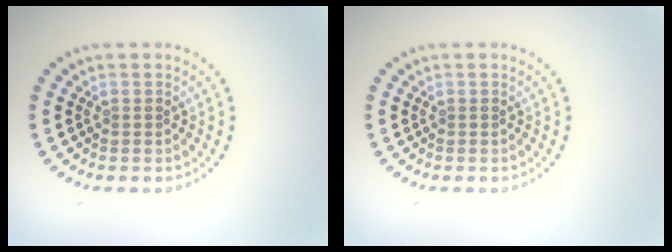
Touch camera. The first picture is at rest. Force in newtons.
{"total": 0.0}